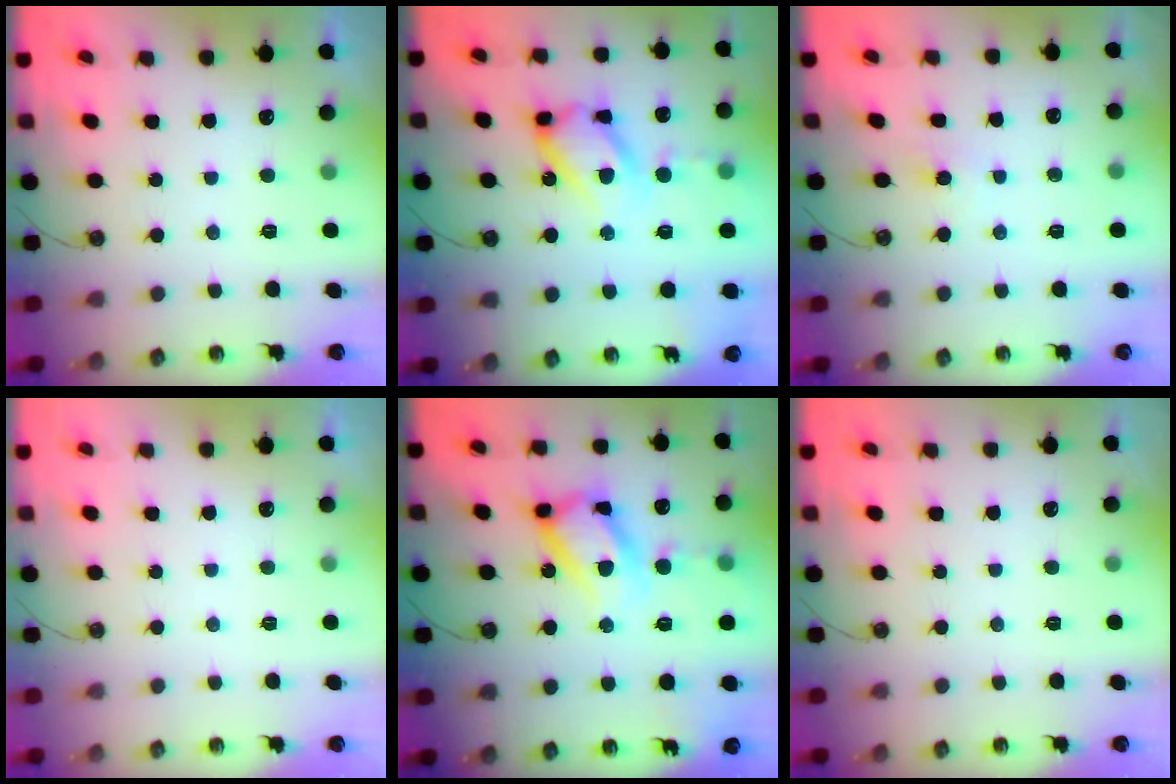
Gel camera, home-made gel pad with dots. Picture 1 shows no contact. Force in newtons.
{"total": 14.6, "press": 14.5, "slide": 1.6}
{"total": 5.2, "press": 5.1, "slide": 0.6}
{"total": 0.0}
{"total": 19.6, "press": 19.5, "slide": 1.7}
{"total": 0.0}